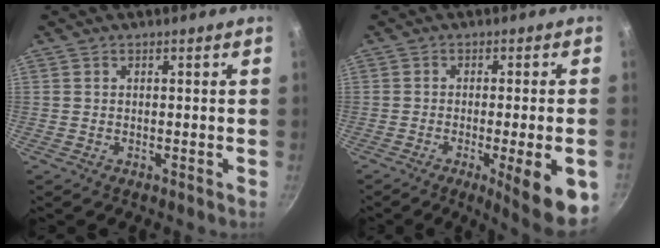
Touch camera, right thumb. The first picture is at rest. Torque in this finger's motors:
{"motor_torque": [-0.23, 0.35, 0.19, -0.17, 0.23]}